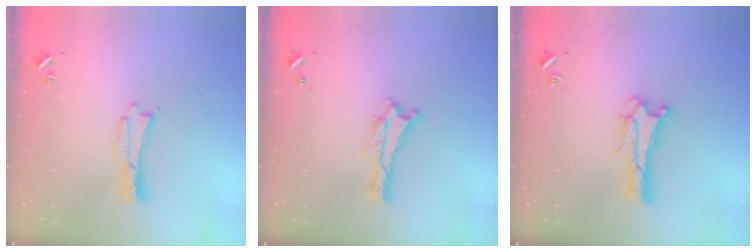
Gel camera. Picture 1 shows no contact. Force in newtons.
{"total": 0.0}
{"total": 0.9, "press": 0.9, "slide": 0.2}